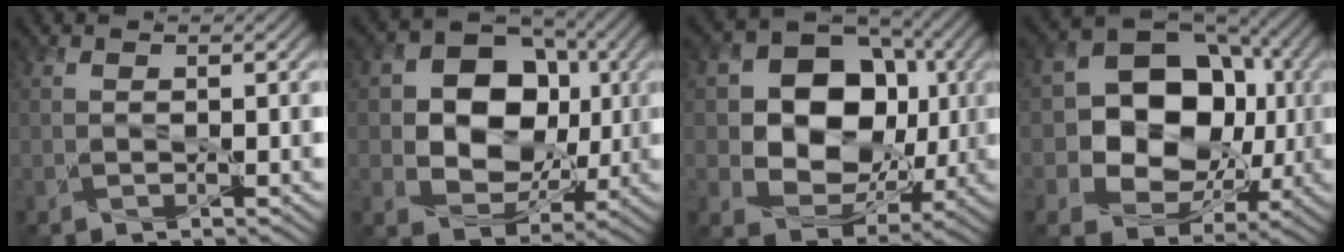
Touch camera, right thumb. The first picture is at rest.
{"total": 11.8, "force": [1.1, 9.8, 6.5], "torque": [-0.134, 0.012, 0.010]}
{"total": 13.2, "force": [1.4, 10.9, 7.4], "torque": [-0.147, 0.012, 0.019]}
{"total": 14.0, "force": [-0.1, 11.5, 7.9], "torque": [-0.141, 0.003, -0.011]}